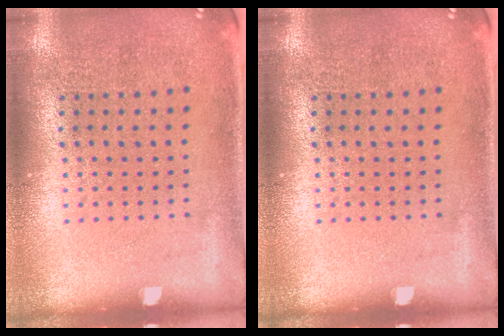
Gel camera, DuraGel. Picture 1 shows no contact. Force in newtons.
{"total": 0.0}